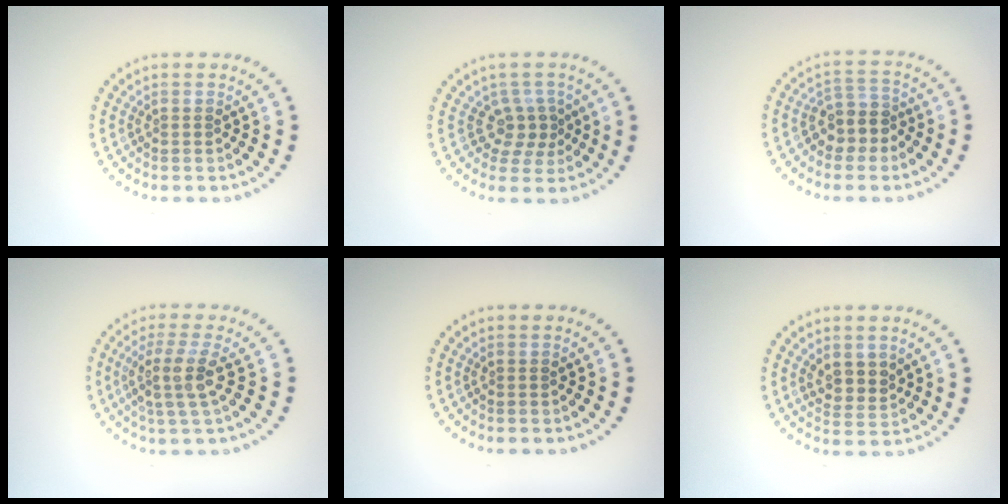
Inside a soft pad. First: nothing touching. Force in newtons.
{"total": 2.3, "press": 1.7, "slide": 1.5}
{"total": 2.8, "press": 2.5, "slide": 1.3}
{"total": 3.4, "press": 2.6, "slide": 2.2}
{"total": 0.0}
{"total": 2.4, "press": 2.1, "slide": 1.1}